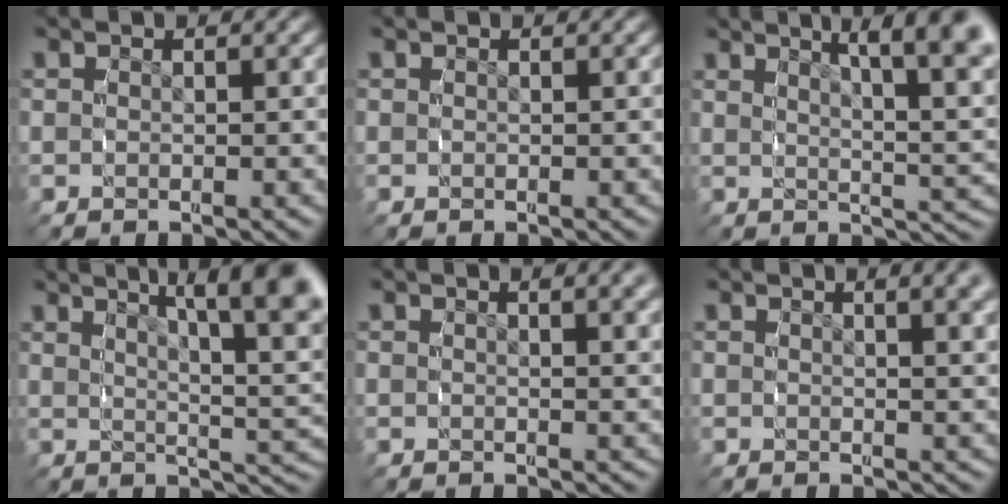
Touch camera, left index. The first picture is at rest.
{"total": 0.0}
{"total": 10.7, "force": [5.1, 4.2, 8.4], "torque": [-0.086, 0.013, 0.065]}
{"total": 11.7, "force": [5.3, 4.9, 9.3], "torque": [-0.089, 0.014, 0.066]}
{"total": 2.8, "force": [1.8, 0.2, 2.1], "torque": [-0.023, 0.006, 0.024]}
{"total": 4.3, "force": [2.6, 0.8, 3.3], "torque": [-0.035, 0.012, 0.034]}